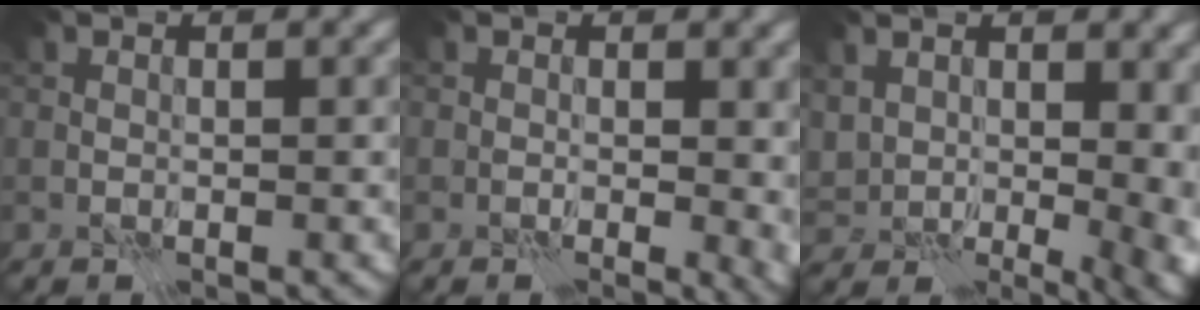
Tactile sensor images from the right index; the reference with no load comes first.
{"total": 2.9, "force": [0.4, 1.7, 2.3], "torque": [-0.020, -0.007, 0.007]}
{"total": 8.9, "force": [2.0, 5.8, 6.5], "torque": [-0.116, -0.021, 0.062]}